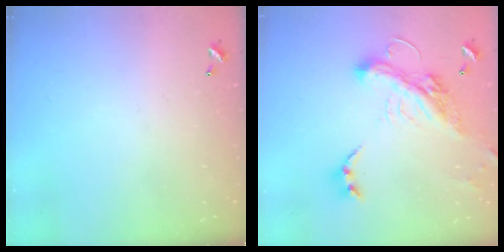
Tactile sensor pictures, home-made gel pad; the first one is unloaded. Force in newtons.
{"total": 7.8, "press": 7.6, "slide": 1.9}